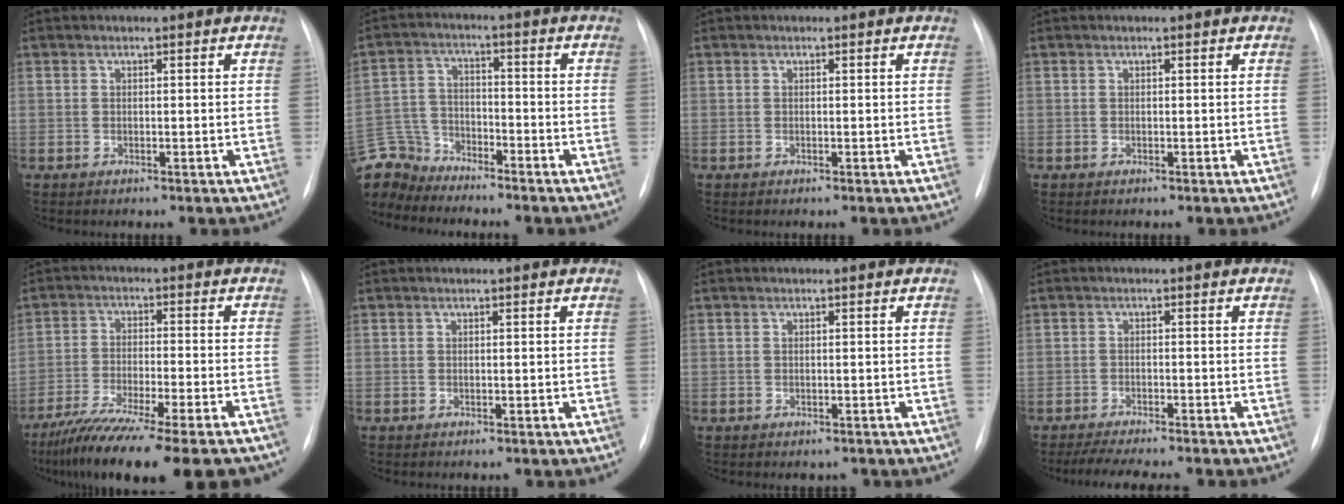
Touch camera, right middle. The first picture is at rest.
{"total": 9.5, "force": [-9.1, 3.0, 0.1], "torque": [-0.017, 0.016, -0.182]}
{"total": 0.0}
{"total": 0.0}
{"total": 20.8, "force": [-16.8, 2.0, 12.1], "torque": [-0.159, -0.035, -0.253]}
{"total": 0.0}
{"total": 1.1, "force": [-0.7, 0.9, 0.1], "torque": [-0.003, 0.002, -0.007]}
{"total": 8.4, "force": [-7.3, 0.7, 4.2], "torque": [-0.058, -0.013, -0.110]}